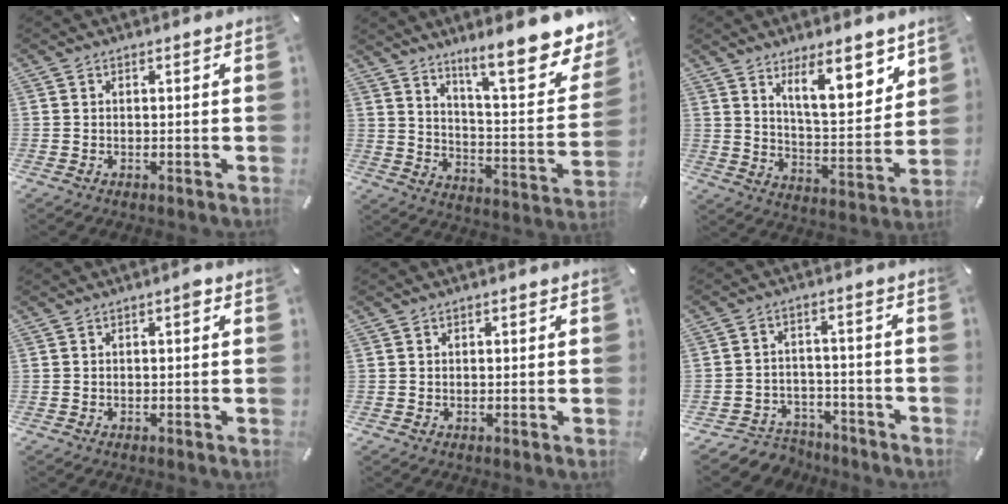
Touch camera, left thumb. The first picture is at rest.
{"total": 18.9, "force": [13.6, 6.0, 11.7], "torque": [-0.165, -0.102, 0.223]}
{"total": 12.9, "force": [9.0, 4.5, 8.1], "torque": [-0.107, -0.061, 0.151]}
{"total": 1.4, "force": [0.3, 0.5, 1.3], "torque": [-0.019, 0.003, 0.000]}
{"total": 0.5, "force": [0.2, 0.5, 0.2], "torque": [-0.004, 0.002, 0.002]}
{"total": 5.6, "force": [-4.0, 3.7, 1.2], "torque": [-0.020, 0.020, -0.075]}